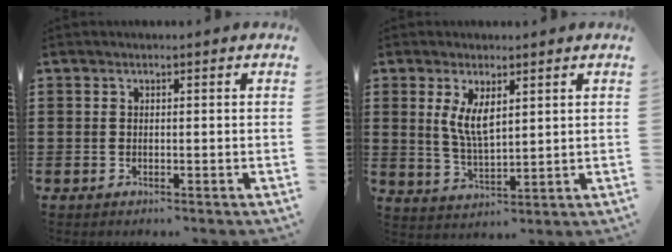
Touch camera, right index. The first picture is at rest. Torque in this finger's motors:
{"motor_torque": [0.20, 0.10, 0.20, 0.12]}